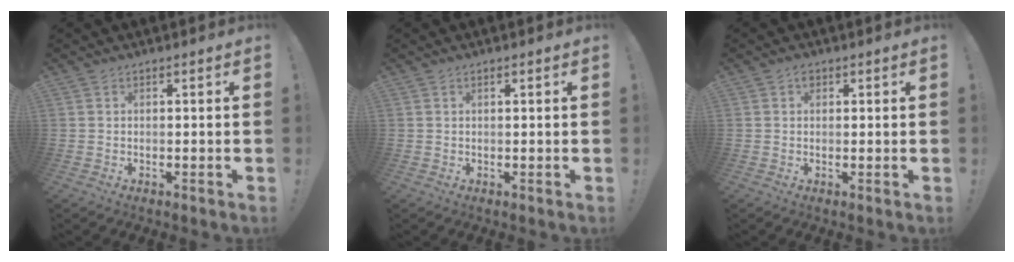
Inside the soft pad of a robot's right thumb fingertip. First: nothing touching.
{"total": 0.8, "force": [0.3, 0.1, 0.7], "torque": [-0.013, 0.001, 0.004]}
{"total": 1.5, "force": [0.5, 1.0, 0.9], "torque": [-0.015, 0.003, 0.009]}